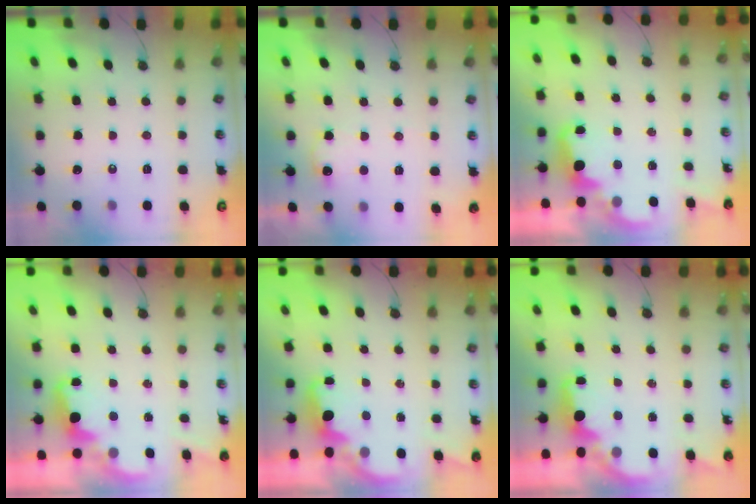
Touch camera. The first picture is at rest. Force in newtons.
{"total": 7.3, "press": 7.3, "slide": 0.2}
{"total": 2.8, "press": 2.7, "slide": 0.7}
{"total": 2.4, "press": 2.3, "slide": 0.5}
{"total": 1.9, "press": 1.7, "slide": 0.8}
{"total": 2.8, "press": 2.6, "slide": 0.9}